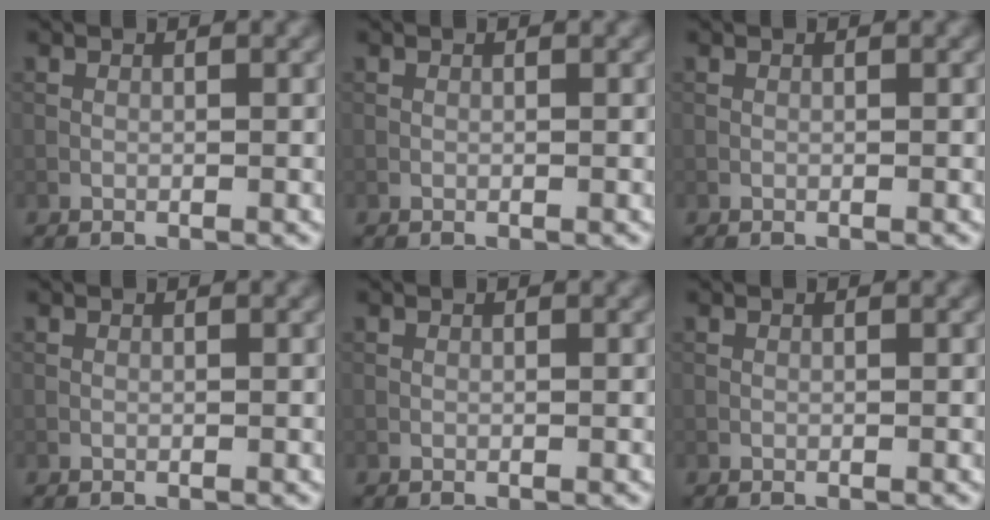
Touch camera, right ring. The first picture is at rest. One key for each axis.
{"total": 0.0}
{"total": 0.0}
{"total": 0.0}
{"total": 0.0}
{"total": 0.0}